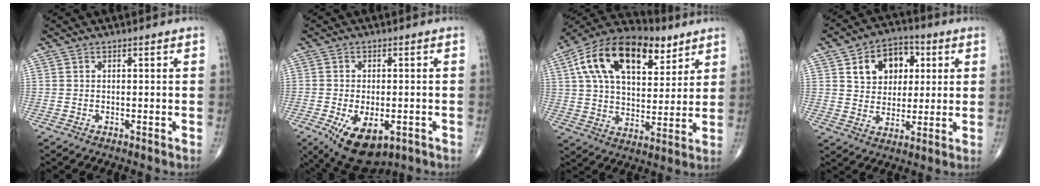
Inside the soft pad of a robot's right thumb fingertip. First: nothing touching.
{"total": 11.5, "force": [-4.7, 6.1, 8.6], "torque": [-0.141, -0.006, -0.060]}
{"total": 22.8, "force": [10.4, 12.4, 16.0], "torque": [-0.257, -0.003, 0.175]}
{"total": 11.7, "force": [3.9, 8.7, 6.8], "torque": [-0.060, -0.002, 0.062]}